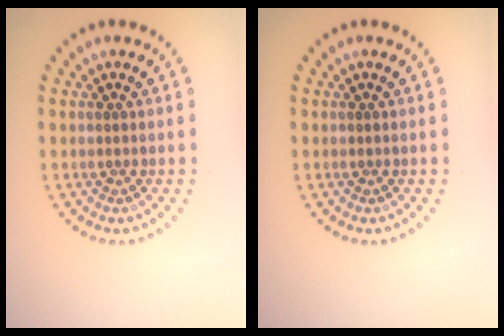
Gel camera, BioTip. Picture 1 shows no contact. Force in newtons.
{"total": 0.0}